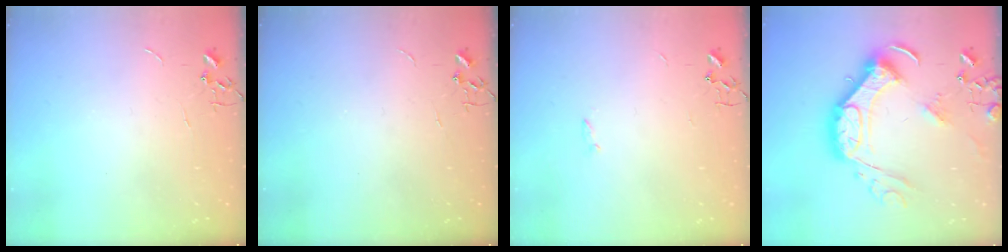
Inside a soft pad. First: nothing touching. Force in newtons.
{"total": 0.0}
{"total": 1.1, "press": 1.0, "slide": 0.3}
{"total": 20.4, "press": 20.4, "slide": 1.2}